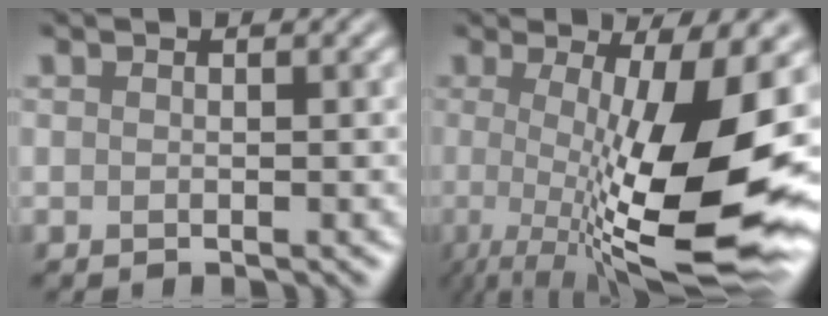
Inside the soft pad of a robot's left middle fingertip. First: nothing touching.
{"total": 13.5, "force": [-1.3, 3.5, 13.0], "torque": [-0.187, -0.016, -0.022]}